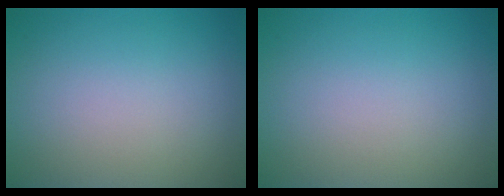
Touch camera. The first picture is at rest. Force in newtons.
{"total": 0.0}